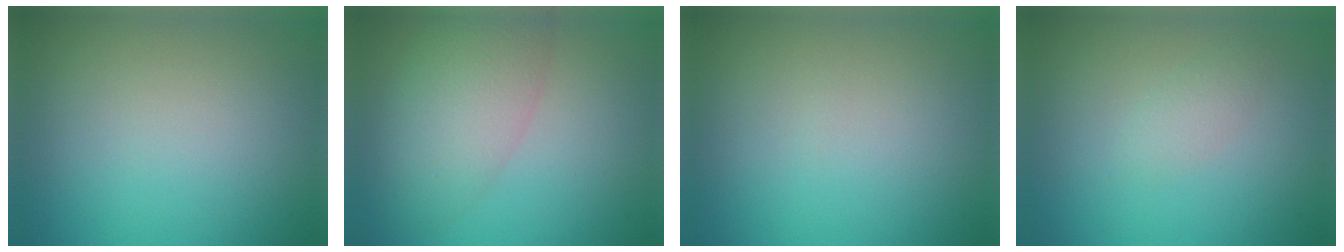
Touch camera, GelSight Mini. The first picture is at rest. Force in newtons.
{"total": 6.0, "press": 6.0, "slide": 0.1}
{"total": 0.0}
{"total": 1.3, "press": 1.3, "slide": 0.1}